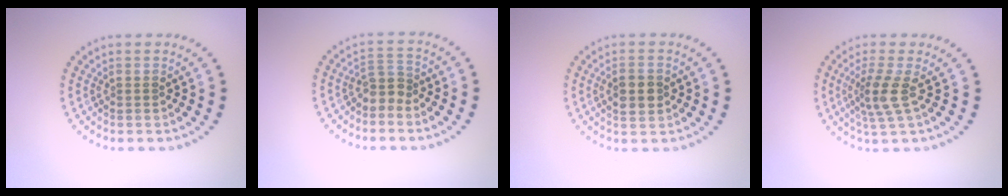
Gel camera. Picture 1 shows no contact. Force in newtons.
{"total": 2.2, "press": 1.7, "slide": 1.3}
{"total": 2.6, "press": 2.6, "slide": 0.1}
{"total": 2.8, "press": 2.1, "slide": 1.8}